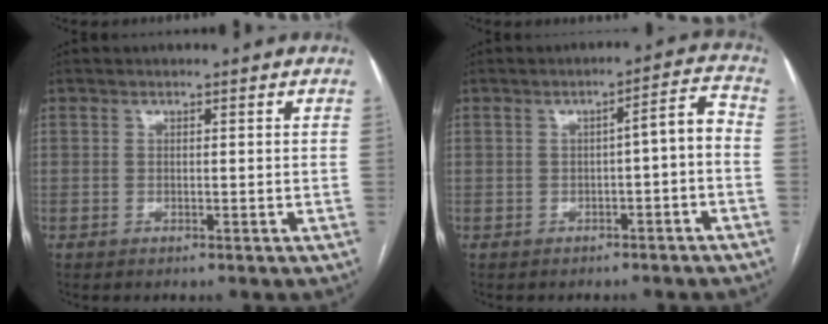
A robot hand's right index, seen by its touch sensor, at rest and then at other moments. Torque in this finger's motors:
{"motor_torque": [0.40, -0.17, 0.23, 0.05]}